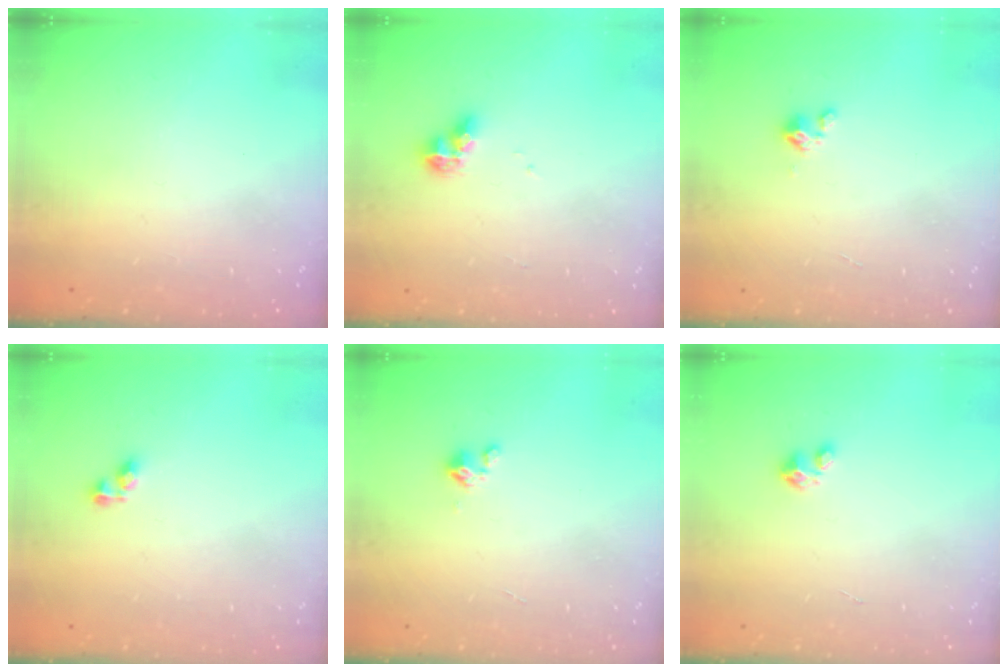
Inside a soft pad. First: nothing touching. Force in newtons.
{"total": 6.4, "press": 6.4, "slide": 0.7}
{"total": 0.9, "press": 0.9, "slide": 0.2}
{"total": 4.2, "press": 4.1, "slide": 0.6}
{"total": 0.9, "press": 0.9, "slide": 0.2}
{"total": 1.8, "press": 1.8, "slide": 0.1}